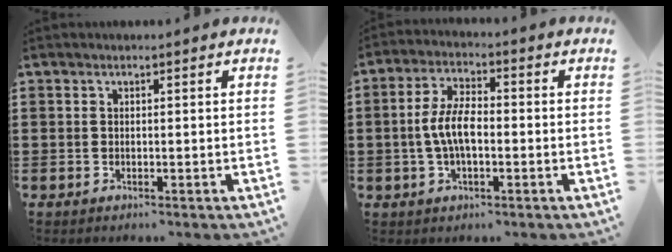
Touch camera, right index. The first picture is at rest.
{"total": 6.5, "force": [-0.8, 2.8, 5.8], "torque": [-0.131, -0.001, -0.021]}